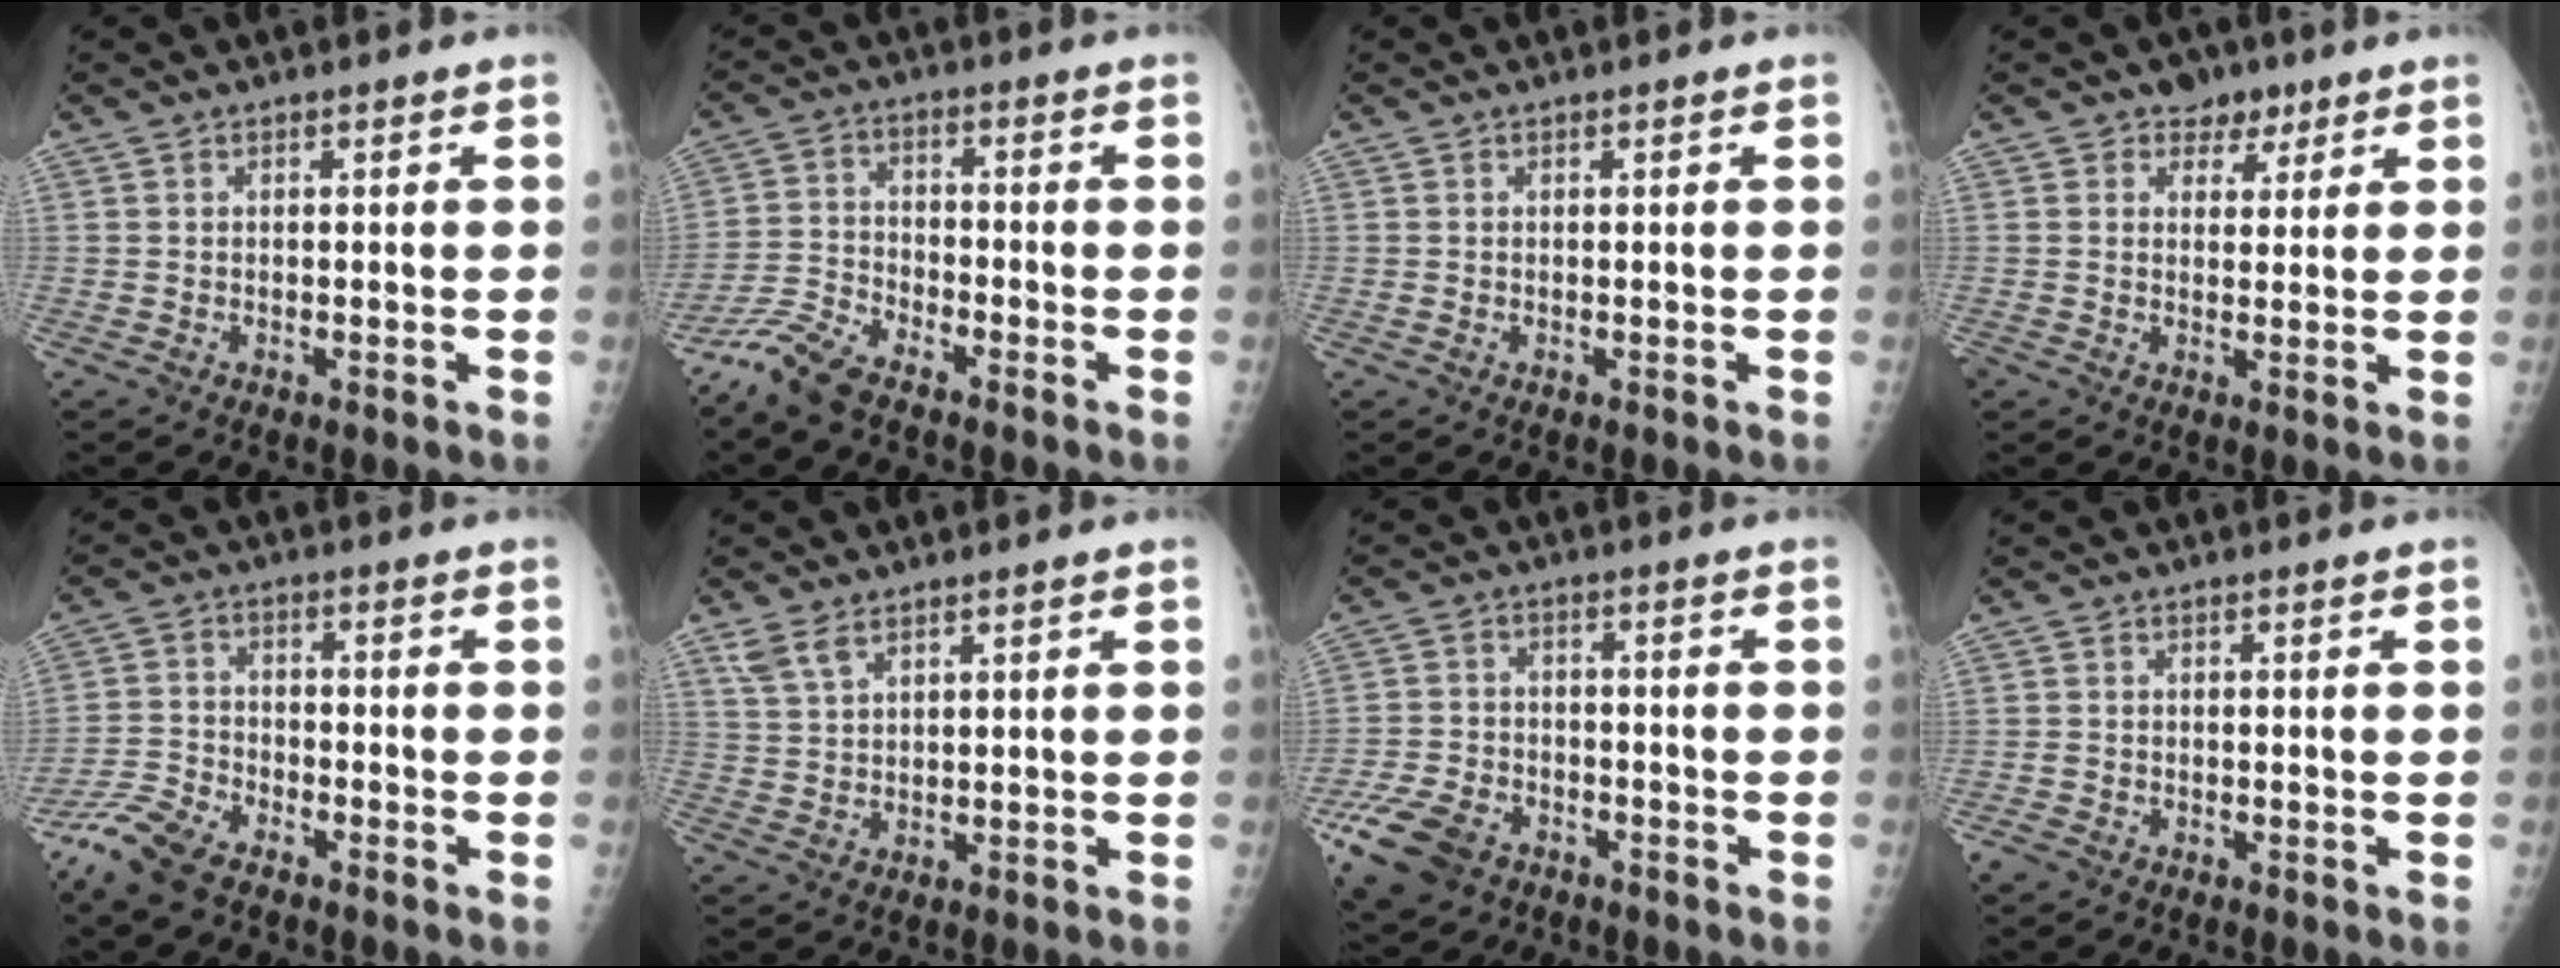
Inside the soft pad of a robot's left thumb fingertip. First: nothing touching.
{"total": 7.5, "force": [-6.3, 2.1, 3.5], "torque": [-0.085, 0.017, -0.134]}
{"total": 0.0}
{"total": 4.9, "force": [2.6, 4.0, 1.2], "torque": [0.014, -0.007, 0.034]}
{"total": 8.4, "force": [-6.3, 3.5, 4.4], "torque": [-0.104, 0.011, -0.132]}
{"total": 3.8, "force": [2.7, 1.7, 2.1], "torque": [-0.040, -0.005, 0.061]}
{"total": 11.8, "force": [-6.6, 7.8, 6.0], "torque": [-0.124, 0.019, -0.116]}
{"total": 2.0, "force": [-1.2, 1.4, 0.7], "torque": [-0.015, 0.003, -0.022]}